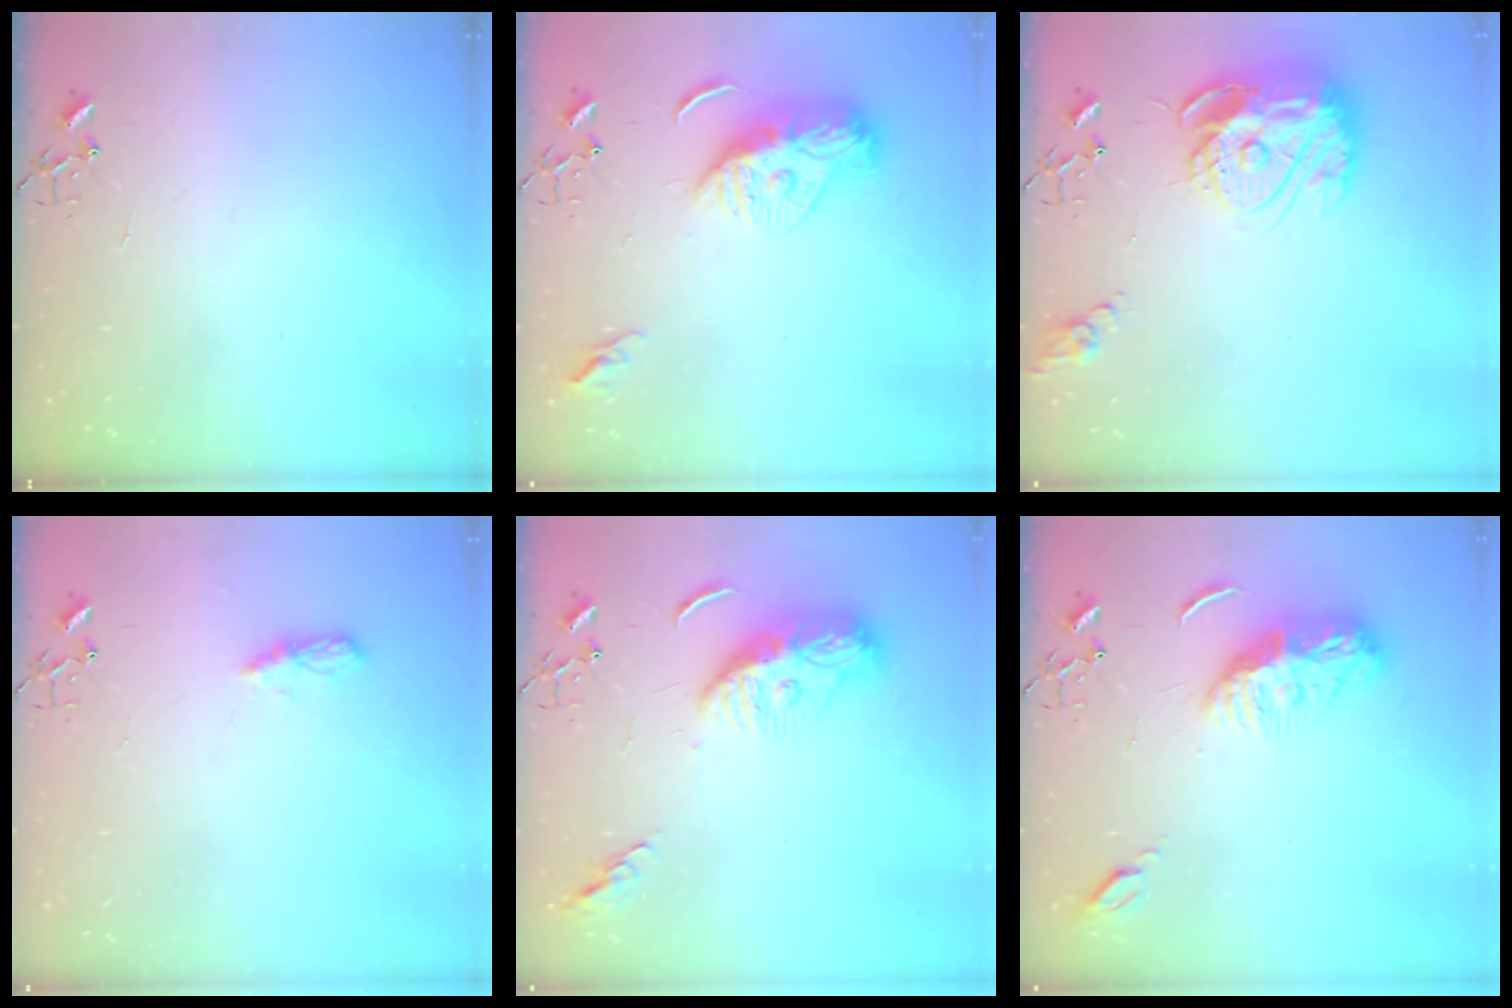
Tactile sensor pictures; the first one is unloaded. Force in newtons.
{"total": 11.6, "press": 11.6, "slide": 0.9}
{"total": 17.3, "press": 17.2, "slide": 1.8}
{"total": 5.1, "press": 5.1, "slide": 0.5}
{"total": 11.6, "press": 11.6, "slide": 1.0}
{"total": 11.3, "press": 11.3, "slide": 0.3}